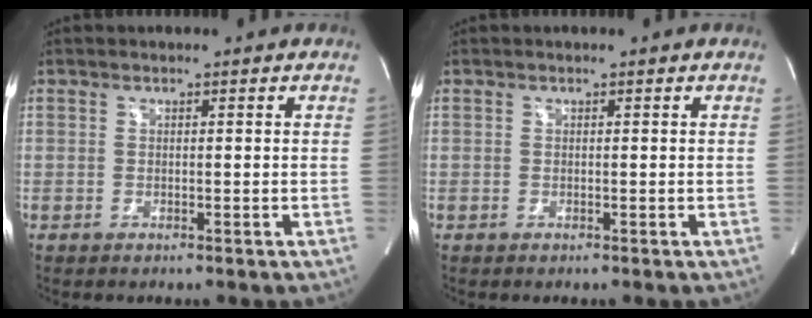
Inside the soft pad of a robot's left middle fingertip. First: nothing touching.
{"total": 0.0}